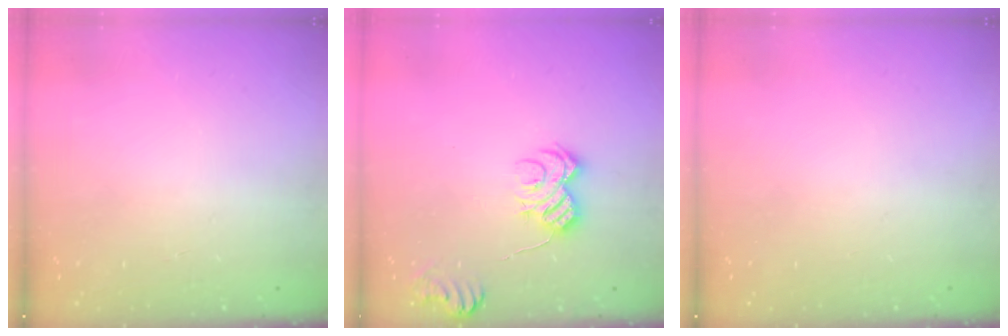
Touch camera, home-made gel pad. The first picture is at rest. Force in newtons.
{"total": 8.2, "press": 8.2, "slide": 0.8}
{"total": 0.0}